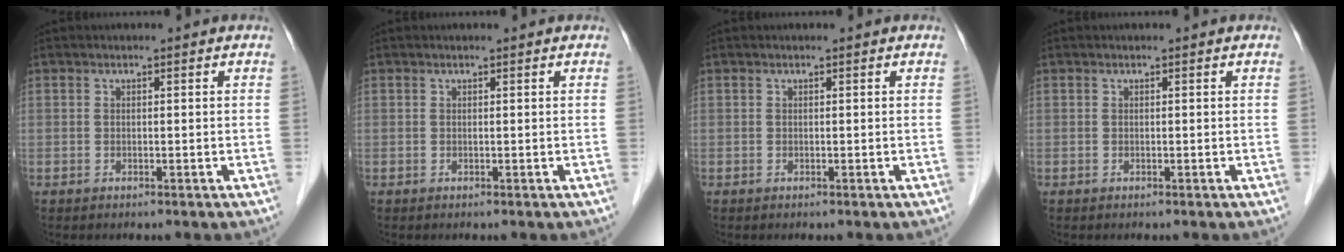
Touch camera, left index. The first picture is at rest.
{"total": 0.0}
{"total": 0.0}
{"total": 0.0}